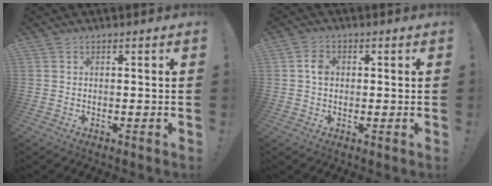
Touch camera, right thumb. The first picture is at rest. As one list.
[{"total": 3.8, "force": [0.2, 3.0, 2.4], "torque": [-0.029, 0.002, 0.001]}]